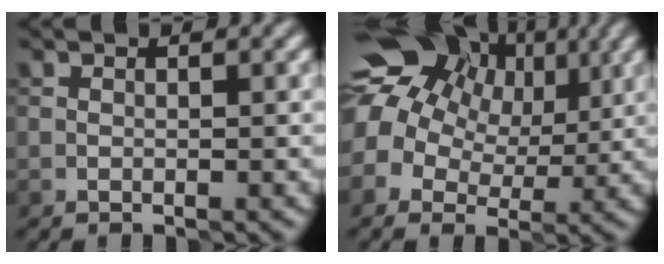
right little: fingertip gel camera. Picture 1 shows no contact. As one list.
[{"total": 16.7, "force": [5.5, 12.8, 9.1], "torque": [-0.191, 0.039, 0.080]}]